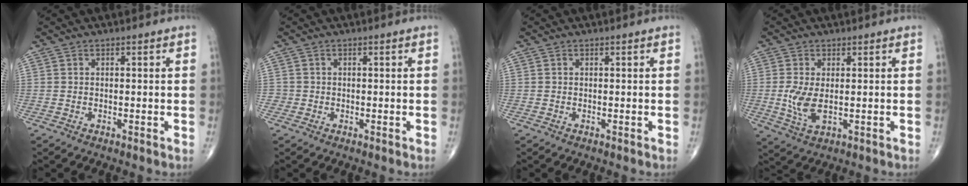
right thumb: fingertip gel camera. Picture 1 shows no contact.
{"total": 1.0, "force": [-0.3, 1.0, 0.0], "torque": [0.006, 0.006, -0.007]}
{"total": 0.0}
{"total": 5.8, "force": [-0.2, 2.9, 5.0], "torque": [-0.112, -0.013, 0.003]}